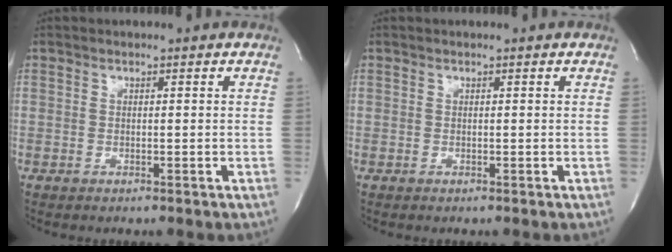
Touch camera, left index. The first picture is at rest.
{"total": 0.0}